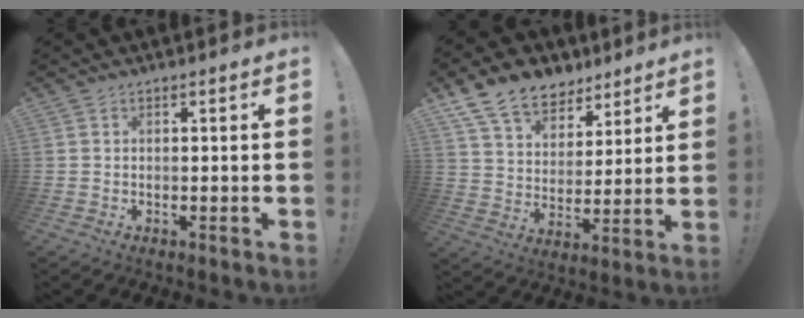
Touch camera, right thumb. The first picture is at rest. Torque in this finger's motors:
{"motor_torque": [0.46, 1.04, 0.91, 0.77, 0.04]}